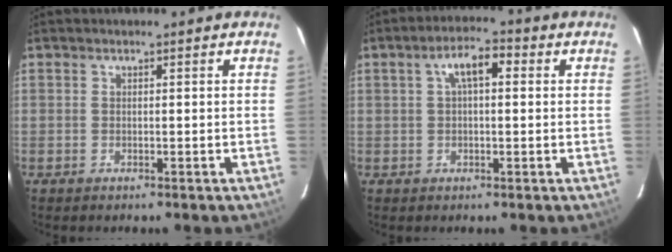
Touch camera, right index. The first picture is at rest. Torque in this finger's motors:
{"motor_torque": [0.09, -0.03, 0.12, 0.07]}